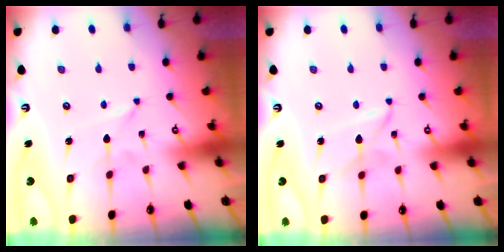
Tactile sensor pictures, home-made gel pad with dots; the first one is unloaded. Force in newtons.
{"total": 2.9, "press": 2.9, "slide": 0.2}